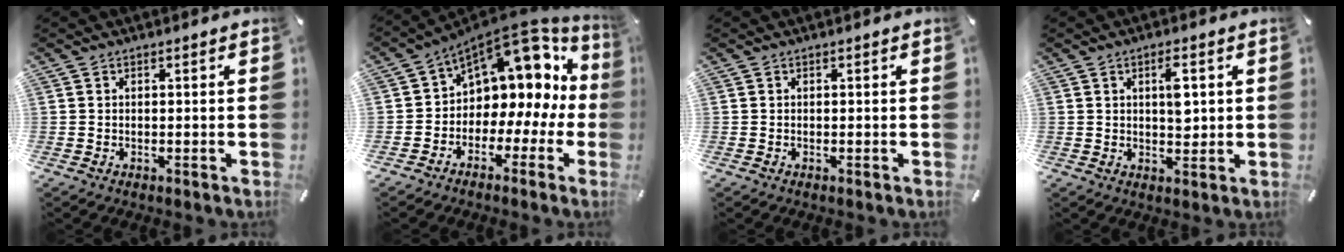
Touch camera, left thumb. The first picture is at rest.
{"total": 9.9, "force": [5.5, 7.2, 4.1], "torque": [-0.054, -0.069, 0.090]}
{"total": 0.0}
{"total": 5.3, "force": [1.3, 2.6, 4.5], "torque": [-0.062, -0.005, 0.014]}